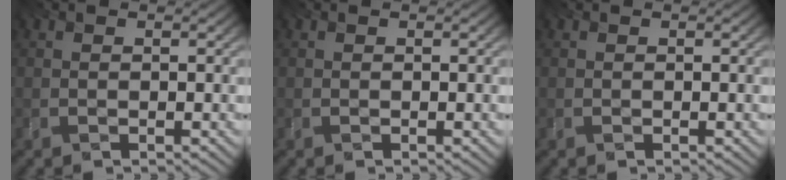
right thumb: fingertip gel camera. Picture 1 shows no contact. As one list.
[{"total": 0.0}, {"total": 0.0}]